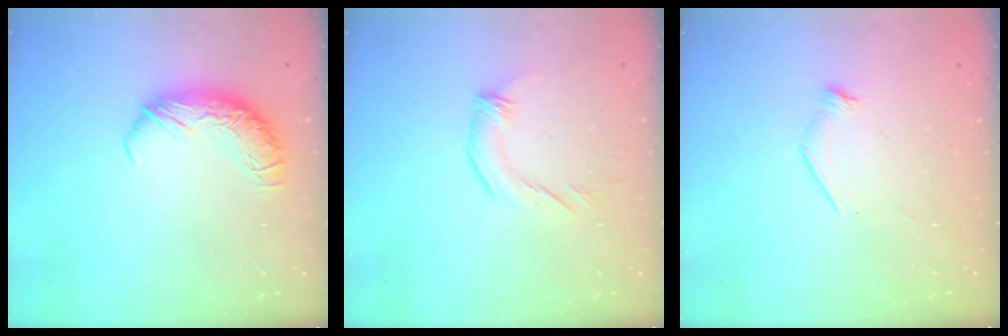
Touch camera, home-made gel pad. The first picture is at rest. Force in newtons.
{"total": 2.3, "press": 2.3, "slide": 0.6}
{"total": 7.1, "press": 7.0, "slide": 0.7}